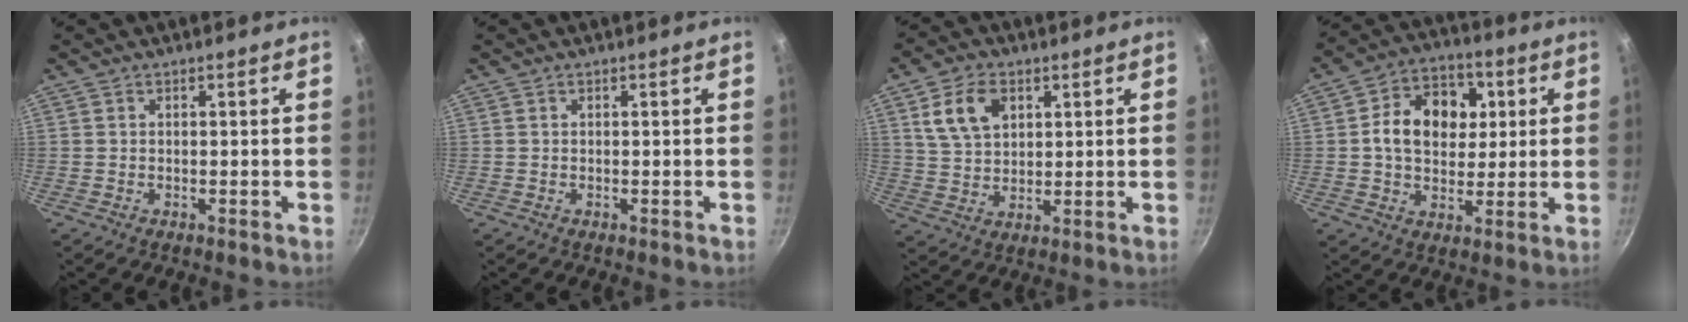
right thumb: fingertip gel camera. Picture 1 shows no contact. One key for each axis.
{"total": 0.0}
{"total": 9.5, "fx": 3.7, "fy": 6.3, "fz": 6.0, "tx": -0.094, "ty": -0.006, "tz": 0.072}
{"total": 14.0, "fx": 2.4, "fy": 10.5, "fz": 8.9, "tx": -0.104, "ty": 0.010, "tz": 0.026}